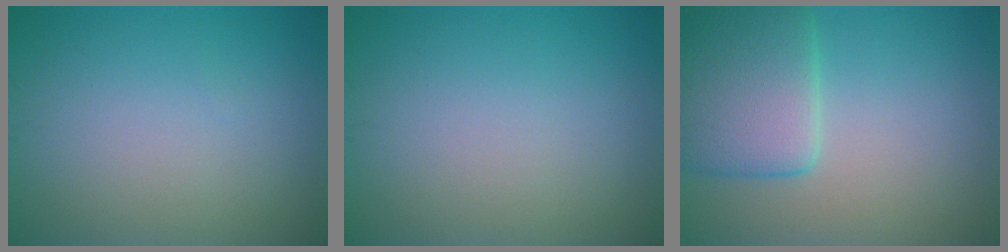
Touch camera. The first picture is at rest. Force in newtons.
{"total": 0.0}
{"total": 6.0, "press": 6.0, "slide": 0.4}